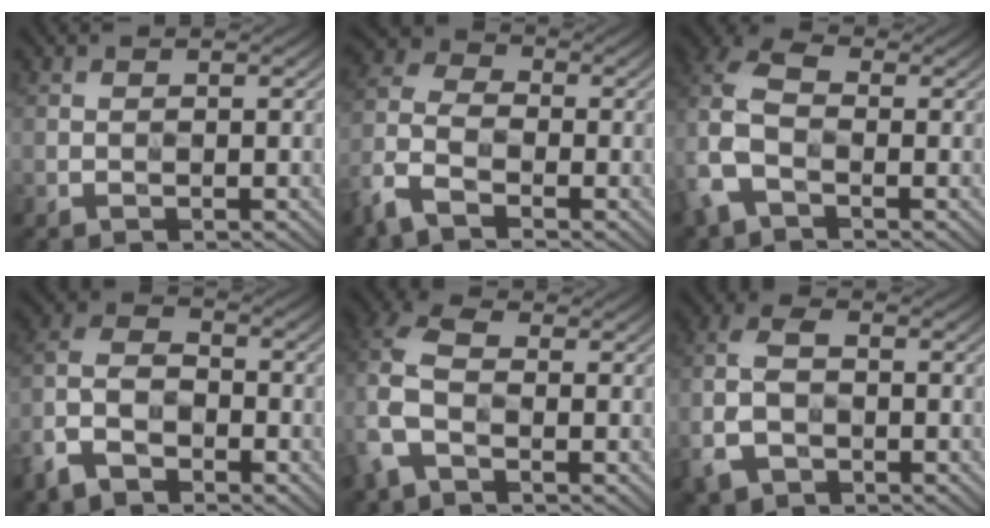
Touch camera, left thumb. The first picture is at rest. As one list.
[{"total": 7.4, "force": [-4.2, 4.1, 4.5], "torque": [-0.122, -0.008, -0.101]}, {"total": 6.8, "force": [-1.1, 4.6, 4.9], "torque": [-0.123, 0.010, -0.041]}, {"total": 7.1, "force": [-4.6, 3.8, 3.8], "torque": [-0.093, -0.004, -0.107]}, {"total": 5.8, "force": [-0.5, 3.7, 4.4], "torque": [-0.115, 0.009, -0.027]}, {"total": 5.7, "force": [-2.4, 3.5, 3.9], "torque": [-0.102, -0.002, -0.056]}]